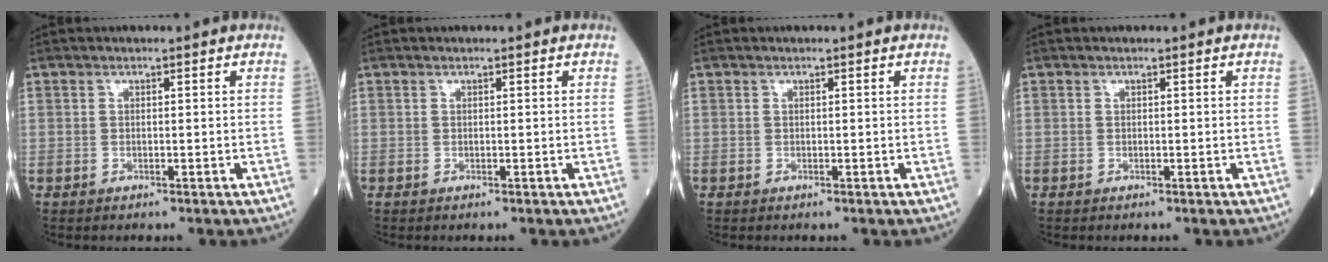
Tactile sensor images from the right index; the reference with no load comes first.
{"total": 0.0}
{"total": 0.0}
{"total": 0.0}